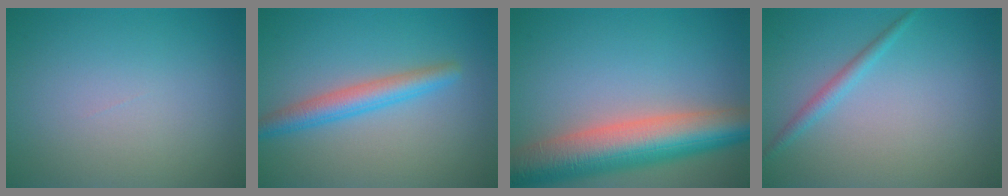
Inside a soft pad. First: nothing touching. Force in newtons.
{"total": 3.3, "press": 3.3, "slide": 0.0}
{"total": 9.6, "press": 9.6, "slide": 0.4}
{"total": 1.4, "press": 1.4, "slide": 0.0}